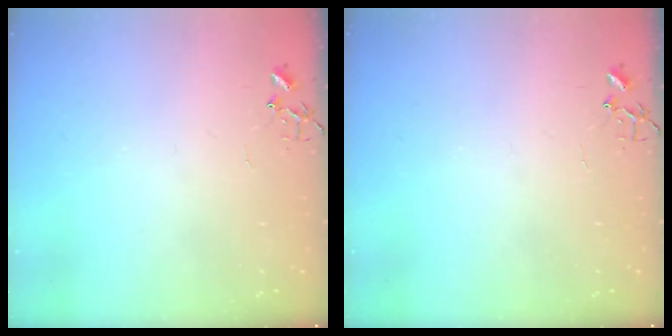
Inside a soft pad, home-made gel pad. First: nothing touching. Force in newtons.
{"total": 0.0}